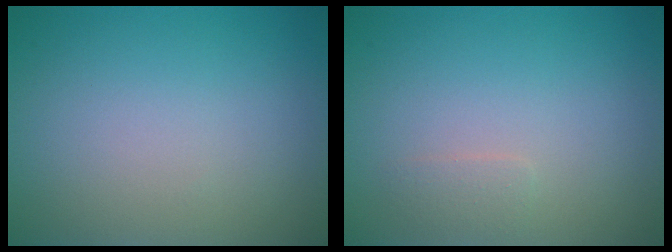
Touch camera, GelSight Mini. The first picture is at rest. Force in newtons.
{"total": 0.8, "press": 0.8, "slide": 0.0}